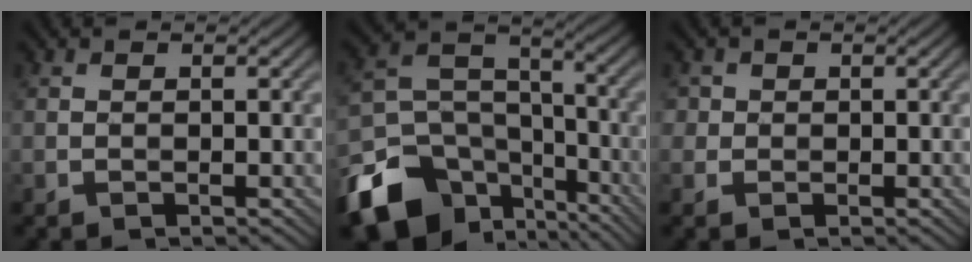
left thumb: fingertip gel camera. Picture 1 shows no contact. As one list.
[{"total": 14.1, "force": [-8.8, 9.2, 6.2], "torque": [-0.172, -0.028, -0.154]}, {"total": 2.0, "force": [0.6, 1.9, 0.2], "torque": [-0.012, 0.000, 0.006]}]